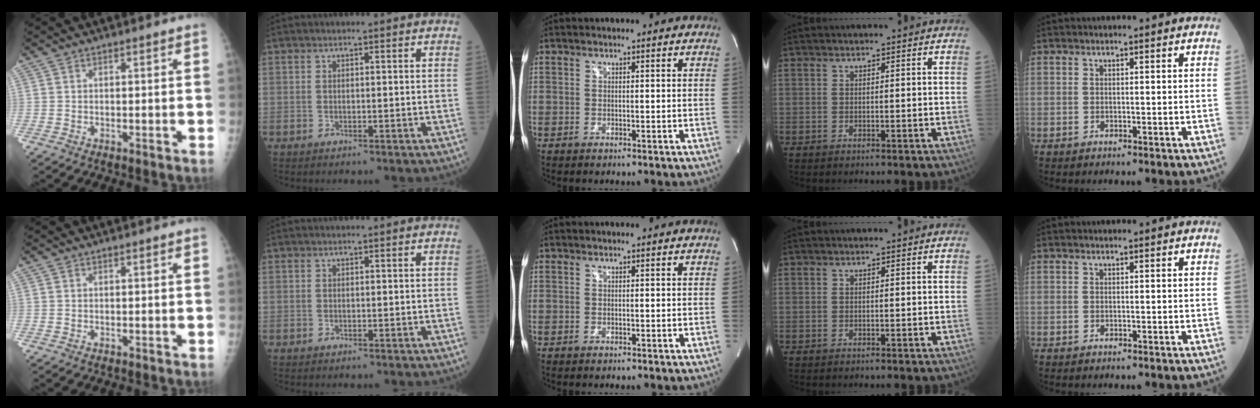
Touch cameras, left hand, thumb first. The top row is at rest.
{}